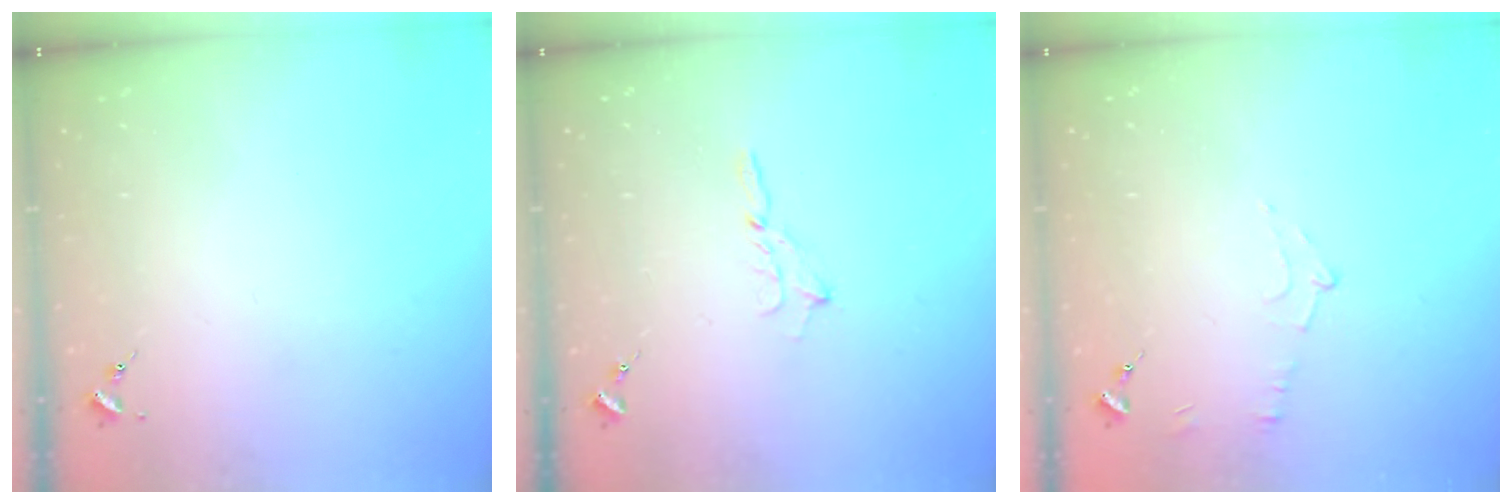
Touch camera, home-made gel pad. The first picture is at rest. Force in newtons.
{"total": 2.5, "press": 2.5, "slide": 0.2}
{"total": 5.4, "press": 5.4, "slide": 0.7}